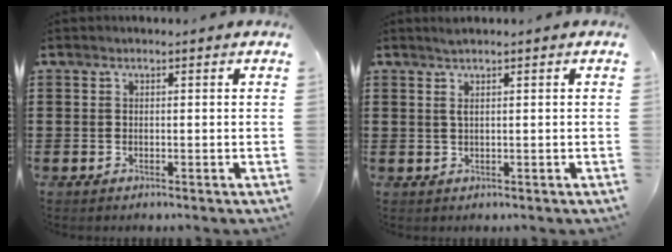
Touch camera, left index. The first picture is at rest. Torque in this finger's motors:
{"motor_torque": [0.35, -0.30, 0.06, 0.01]}